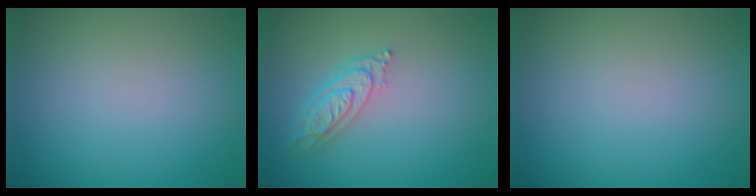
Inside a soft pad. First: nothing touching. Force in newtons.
{"total": 3.6, "press": 3.1, "slide": 1.8}
{"total": 0.0}